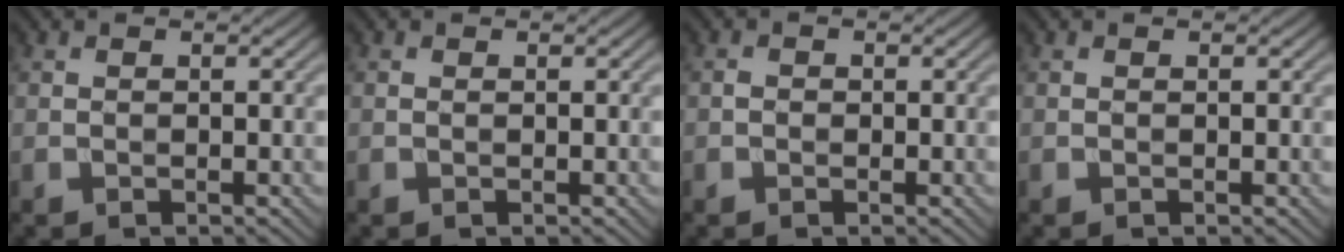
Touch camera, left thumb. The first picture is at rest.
{"total": 0.0}
{"total": 0.7, "force": [-0.2, 0.6, 0.2], "torque": [-0.001, -0.002, -0.007]}
{"total": 0.0}